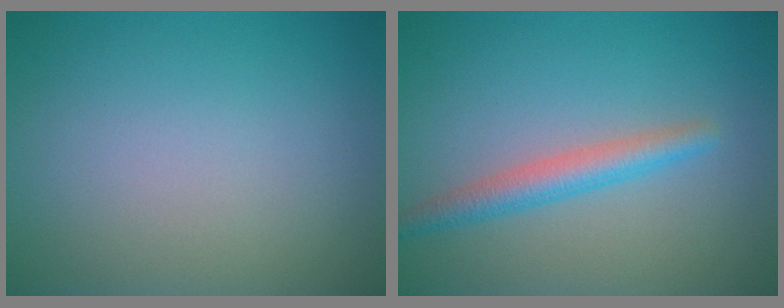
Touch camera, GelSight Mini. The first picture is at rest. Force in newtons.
{"total": 2.8, "press": 2.8, "slide": 0.1}